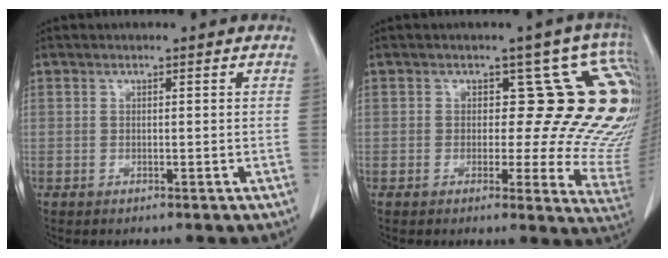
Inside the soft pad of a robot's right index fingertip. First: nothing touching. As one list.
[{"total": 13.4, "force": [6.5, 6.4, 9.8], "torque": [-0.101, -0.023, 0.035]}]